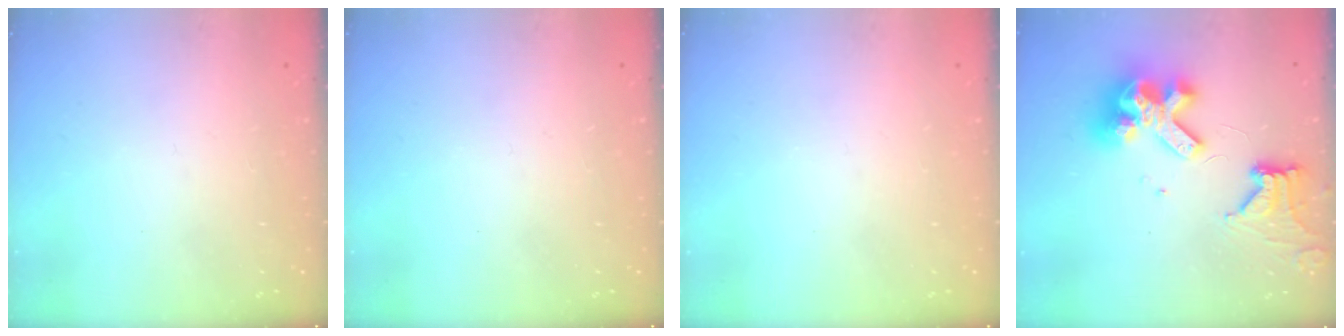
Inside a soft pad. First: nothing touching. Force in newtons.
{"total": 0.0}
{"total": 0.0}
{"total": 16.1, "press": 16.0, "slide": 2.0}